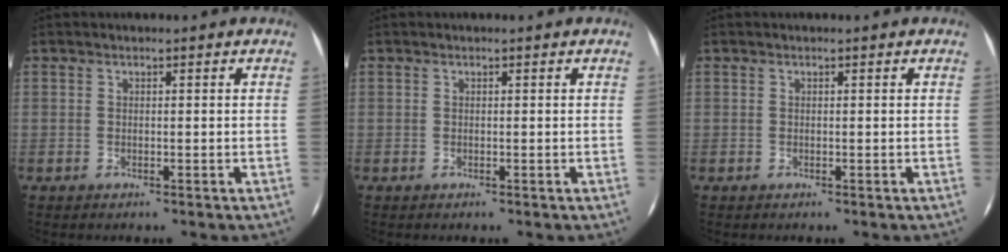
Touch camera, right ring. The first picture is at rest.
{"total": 0.0}
{"total": 0.0}